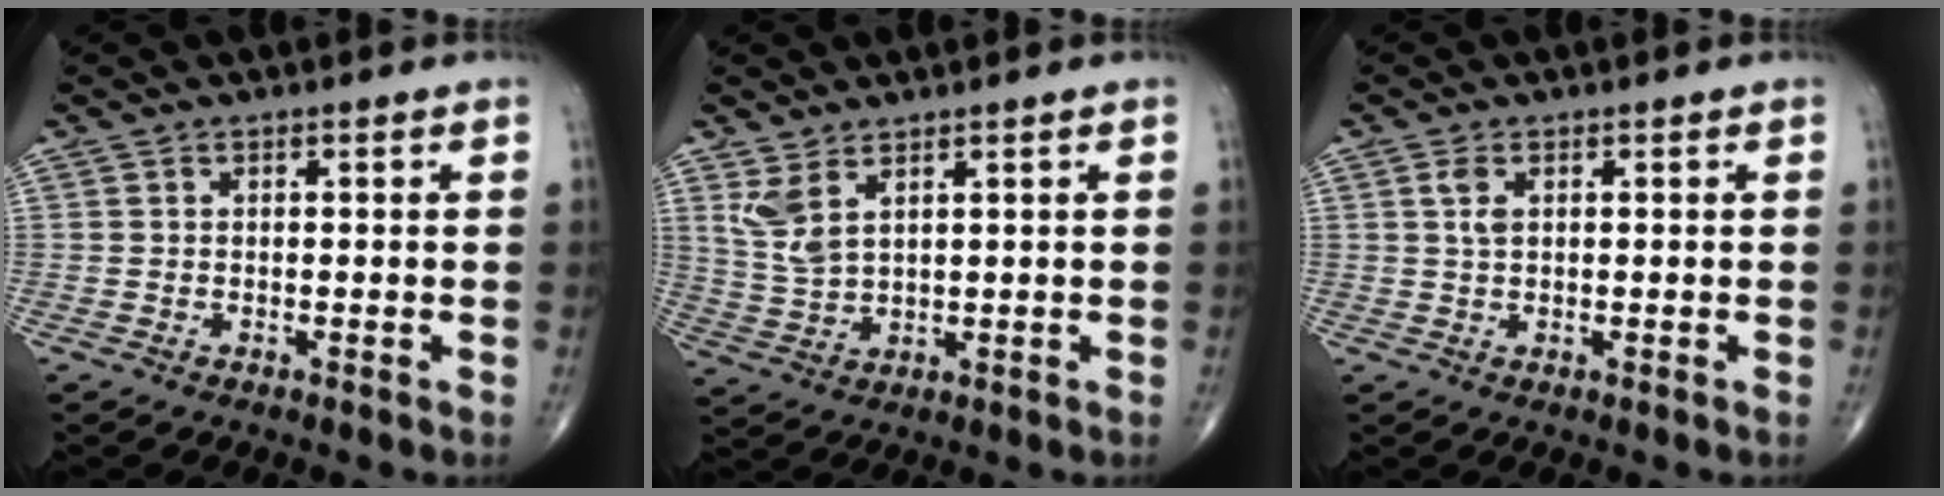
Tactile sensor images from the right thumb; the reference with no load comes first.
{"total": 5.5, "force": [3.1, 2.2, 3.9], "torque": [-0.085, -0.015, 0.075]}
{"total": 2.3, "force": [0.8, 1.2, 1.8], "torque": [-0.039, 0.004, 0.019]}